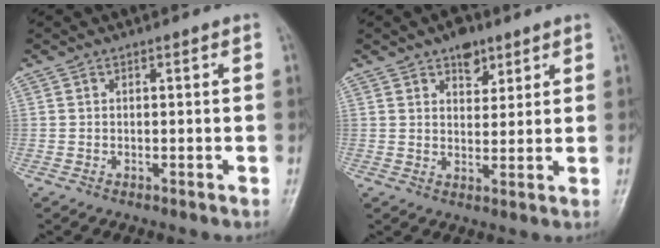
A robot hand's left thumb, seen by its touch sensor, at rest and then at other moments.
{"total": 5.3, "force": [3.4, 3.2, 2.6], "torque": [-0.012, -0.017, 0.050]}